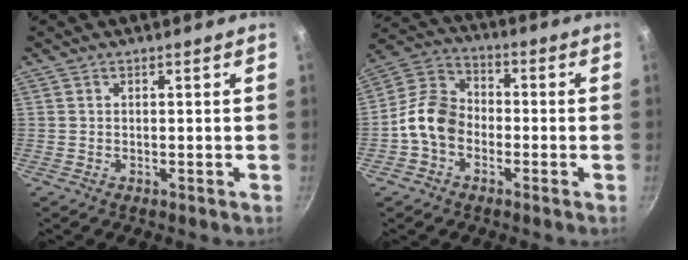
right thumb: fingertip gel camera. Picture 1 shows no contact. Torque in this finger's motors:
{"motor_torque": [1.44, 1.77, 0.82, -1.03, 0.34]}